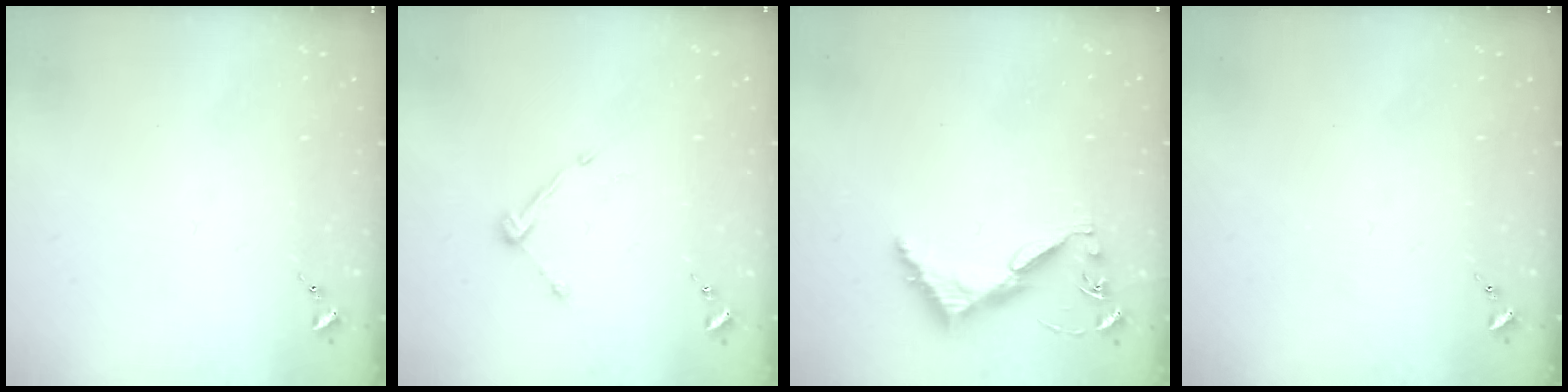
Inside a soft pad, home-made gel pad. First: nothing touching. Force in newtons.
{"total": 6.5, "press": 6.5, "slide": 0.6}
{"total": 6.2, "press": 6.2, "slide": 0.5}
{"total": 0.0}